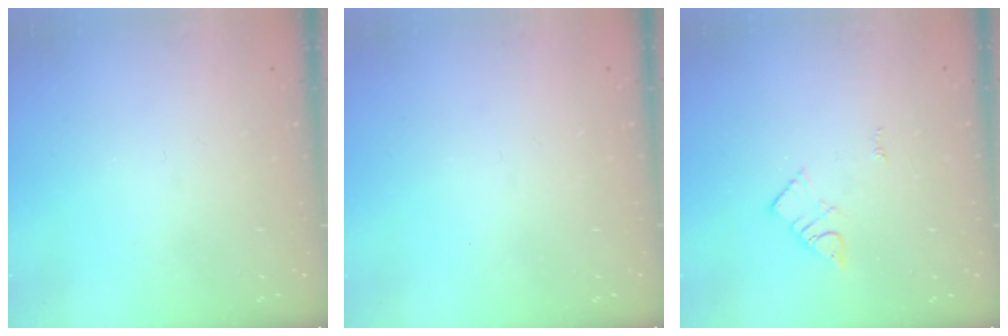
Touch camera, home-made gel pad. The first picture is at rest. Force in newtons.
{"total": 0.0}
{"total": 3.1, "press": 3.1, "slide": 0.2}